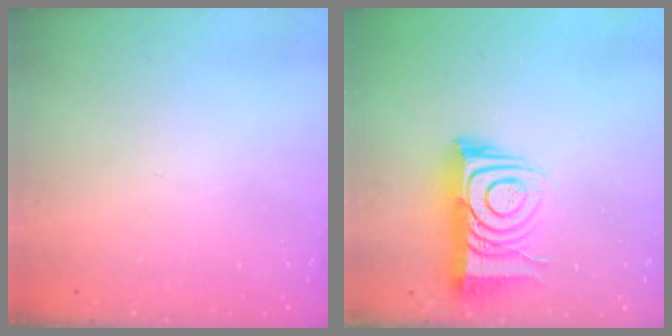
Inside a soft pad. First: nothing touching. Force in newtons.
{"total": 12.9, "press": 12.8, "slide": 1.1}